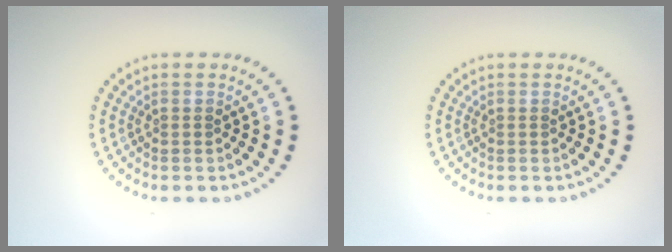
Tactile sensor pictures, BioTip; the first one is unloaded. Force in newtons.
{"total": 0.0}